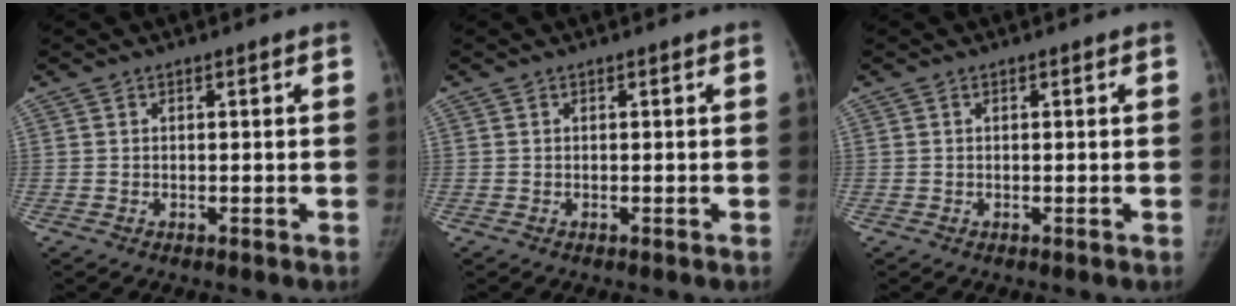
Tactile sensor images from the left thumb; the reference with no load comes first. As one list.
[{"total": 0.0}, {"total": 0.0}]